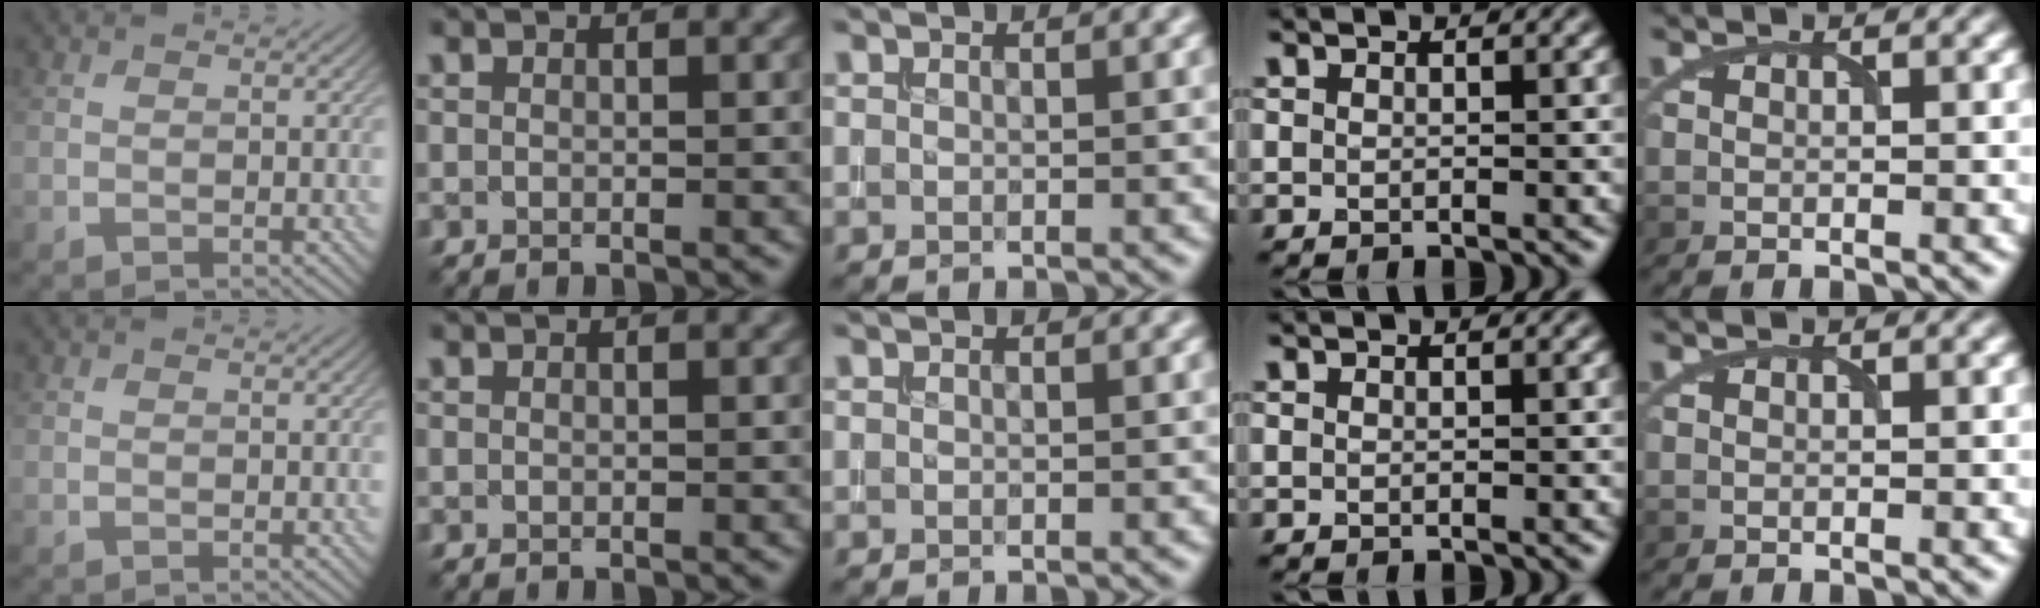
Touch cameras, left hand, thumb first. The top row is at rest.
{}